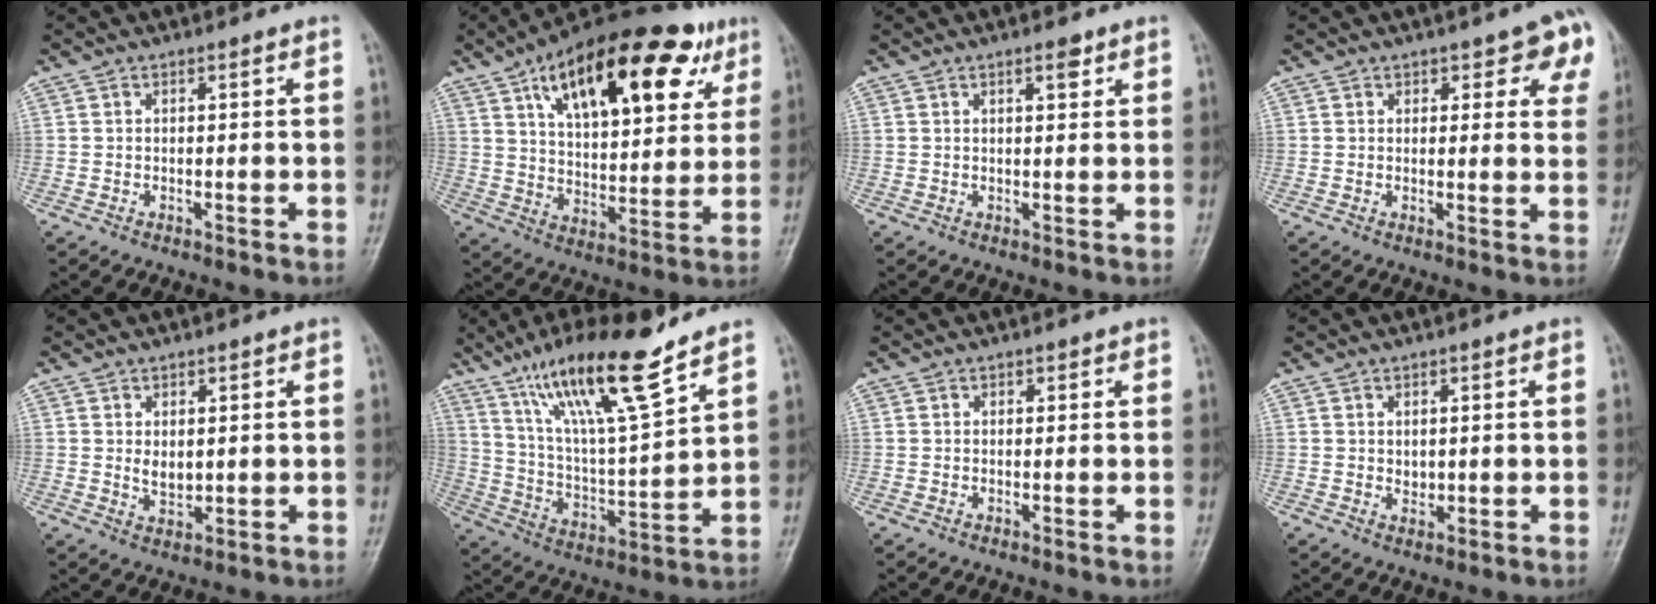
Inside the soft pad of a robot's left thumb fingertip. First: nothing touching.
{"total": 27.6, "force": [13.3, 12.3, 20.9], "torque": [-0.281, -0.011, 0.202]}
{"total": 2.5, "force": [1.5, 0.9, 1.7], "torque": [-0.018, -0.007, 0.020]}
{"total": 7.1, "force": [3.8, 3.8, 4.6], "torque": [-0.008, -0.014, 0.039]}
{"total": 3.4, "force": [0.6, 2.4, 2.4], "torque": [-0.027, -0.010, 0.017]}
{"total": 18.5, "force": [12.7, 2.8, 13.1], "torque": [-0.219, -0.061, 0.234]}
{"total": 0.9, "force": [0.4, 0.8, 0.3], "torque": [0.009, 0.000, 0.002]}
{"total": 1.9, "force": [0.4, 1.5, 1.1], "torque": [-0.008, -0.005, 0.010]}